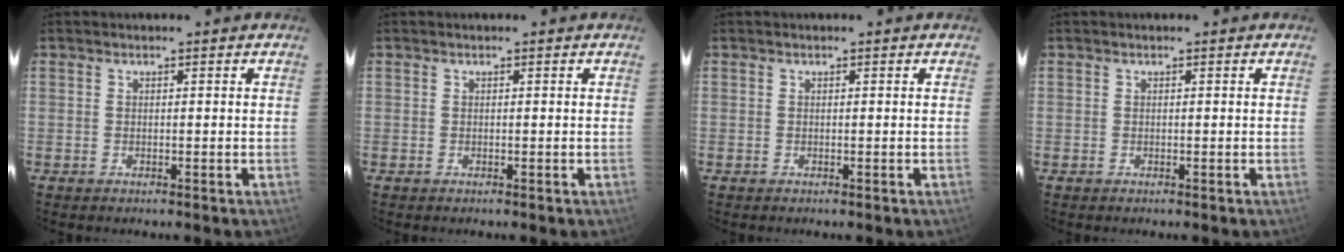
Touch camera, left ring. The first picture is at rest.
{"total": 0.0}
{"total": 0.0}
{"total": 0.0}